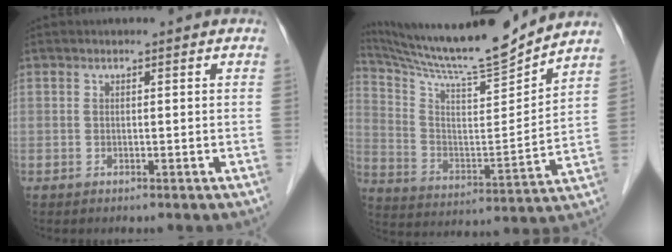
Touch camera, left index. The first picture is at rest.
{"total": 17.5, "force": [16.6, -0.9, 5.4], "torque": [-0.116, -0.034, 0.279]}